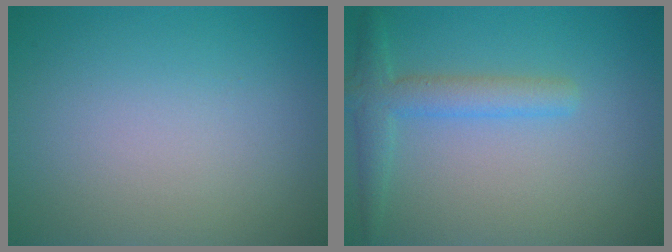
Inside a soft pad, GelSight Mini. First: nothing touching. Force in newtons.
{"total": 3.0, "press": 3.0, "slide": 0.1}